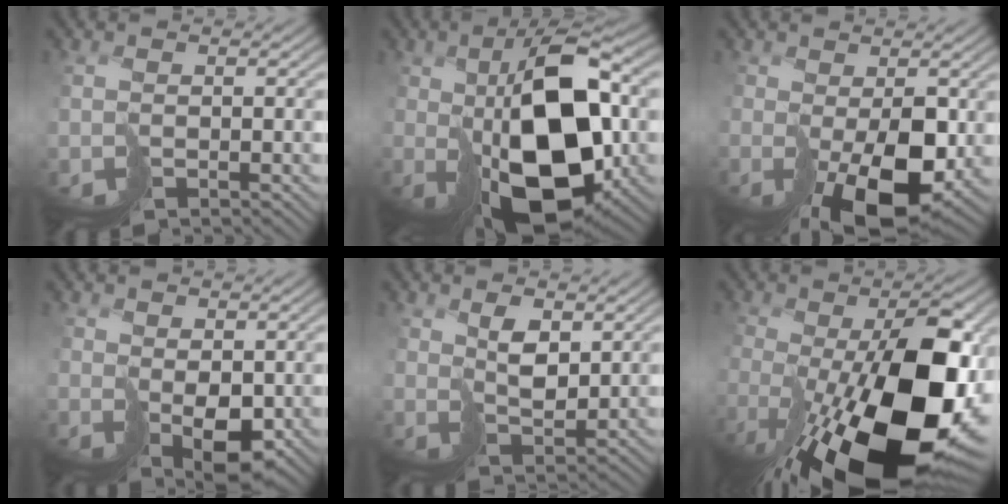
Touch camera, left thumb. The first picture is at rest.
{"total": 16.4, "force": [0.4, 8.0, 14.3], "torque": [-0.228, 0.003, 0.007]}
{"total": 9.1, "force": [-1.3, 4.9, 7.6], "torque": [-0.127, -0.029, 0.004]}
{"total": 4.4, "force": [1.2, 2.6, 3.3], "torque": [-0.069, -0.016, 0.036]}
{"total": 3.6, "force": [3.0, 0.9, 1.7], "torque": [-0.033, 0.003, 0.063]}
{"total": 19.1, "force": [-5.3, 7.9, 16.6], "torque": [-0.252, -0.041, -0.062]}